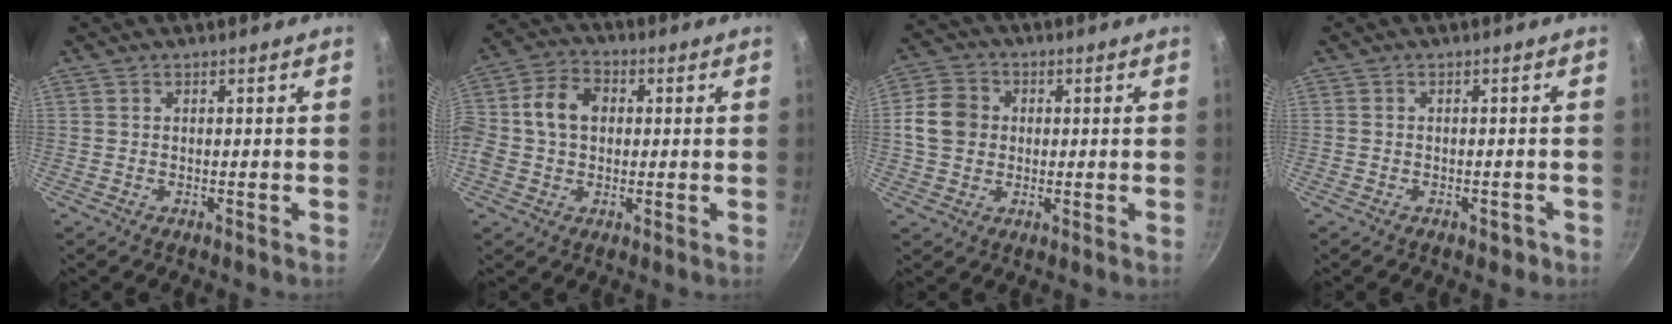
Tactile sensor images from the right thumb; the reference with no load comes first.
{"total": 10.5, "force": [1.0, 7.7, 7.1], "torque": [-0.121, 0.022, -0.003]}
{"total": 7.8, "force": [0.4, 6.7, 3.9], "torque": [-0.048, 0.008, -0.006]}
{"total": 1.9, "force": [-1.1, 1.2, 0.9], "torque": [-0.002, 0.016, -0.005]}